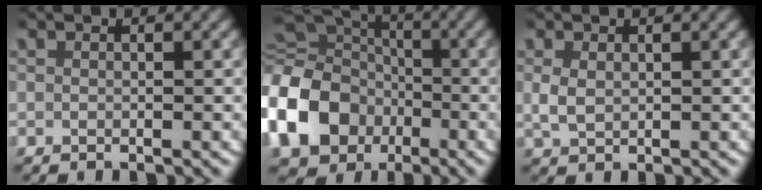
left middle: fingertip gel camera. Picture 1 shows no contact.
{"total": 12.2, "force": [-2.2, 10.6, 5.6], "torque": [-0.127, -0.034, -0.036]}
{"total": 1.7, "force": [0.3, 1.3, 1.0], "torque": [-0.035, -0.008, 0.014]}